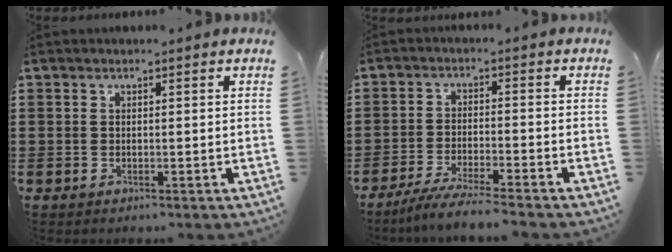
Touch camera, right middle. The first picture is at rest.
{"total": 4.8, "force": [-4.4, -0.2, 1.8], "torque": [-0.037, -0.008, -0.085]}